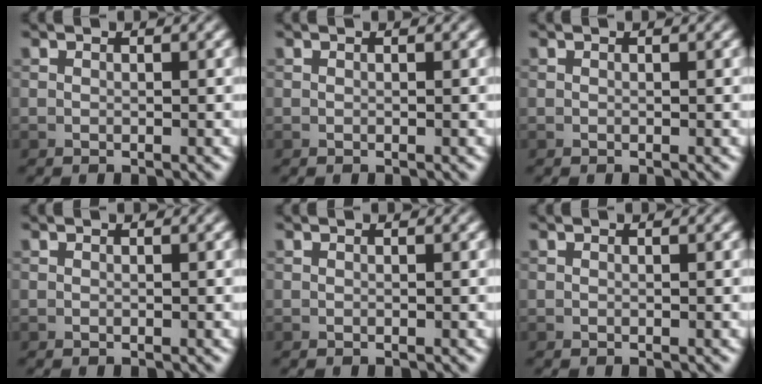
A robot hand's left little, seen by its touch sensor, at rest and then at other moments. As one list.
[{"total": 0.0}, {"total": 0.0}, {"total": 0.0}, {"total": 0.0}, {"total": 0.0}]